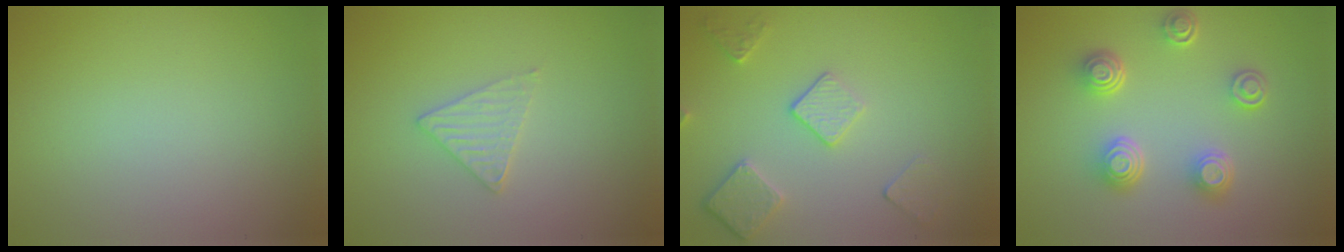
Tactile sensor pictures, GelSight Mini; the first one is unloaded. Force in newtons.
{"total": 1.8, "press": 1.8, "slide": 0.3}
{"total": 3.6, "press": 3.0, "slide": 2.1}
{"total": 4.4, "press": 3.3, "slide": 3.0}